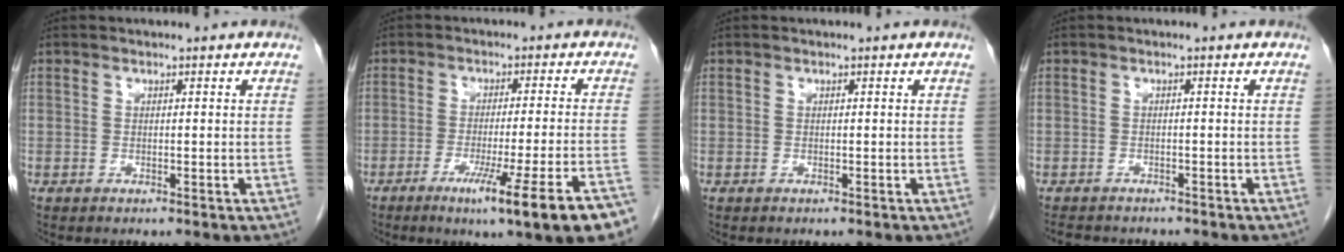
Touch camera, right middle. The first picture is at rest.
{"total": 15.1, "force": [-9.3, -1.2, 11.8], "torque": [-0.124, -0.023, -0.130]}
{"total": 0.0}
{"total": 5.0, "force": [-4.5, 1.4, 1.5], "torque": [-0.027, -0.010, -0.063]}